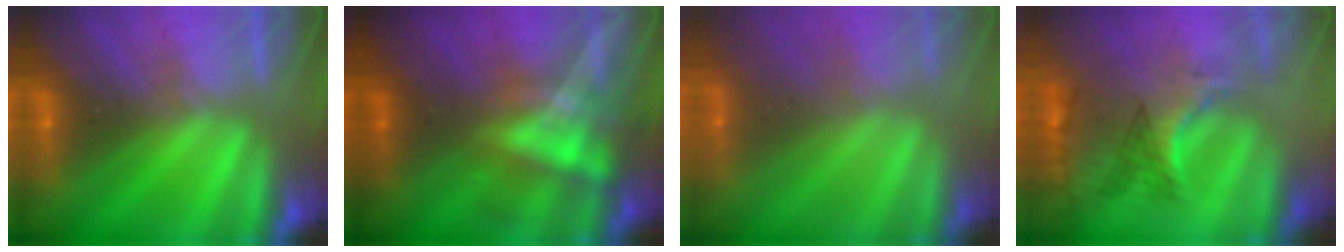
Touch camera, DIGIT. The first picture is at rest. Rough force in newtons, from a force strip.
{"total": 4.4}
{"total": 2.1}
{"total": 2.9}